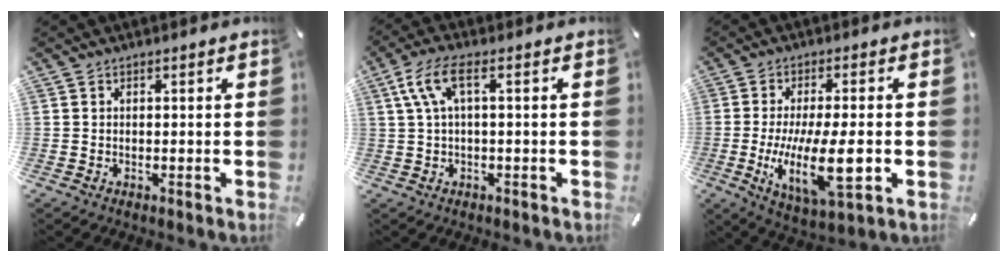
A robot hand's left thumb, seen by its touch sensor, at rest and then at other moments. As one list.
[{"total": 7.6, "force": [1.2, 2.8, 7.0], "torque": [-0.150, -0.005, 0.020]}, {"total": 15.9, "force": [-2.5, 5.0, 14.9], "torque": [-0.276, -0.021, -0.042]}]